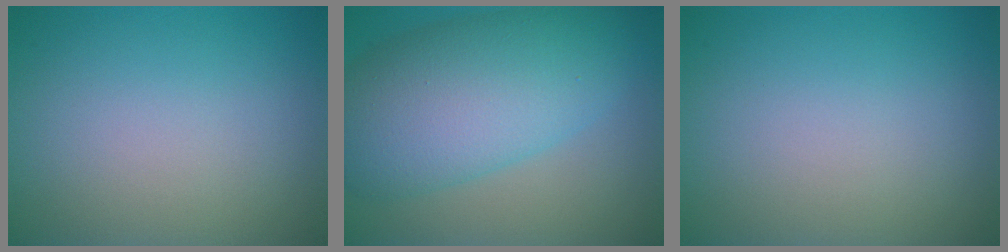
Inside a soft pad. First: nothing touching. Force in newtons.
{"total": 10.0, "press": 10.0, "slide": 0.2}
{"total": 0.0}